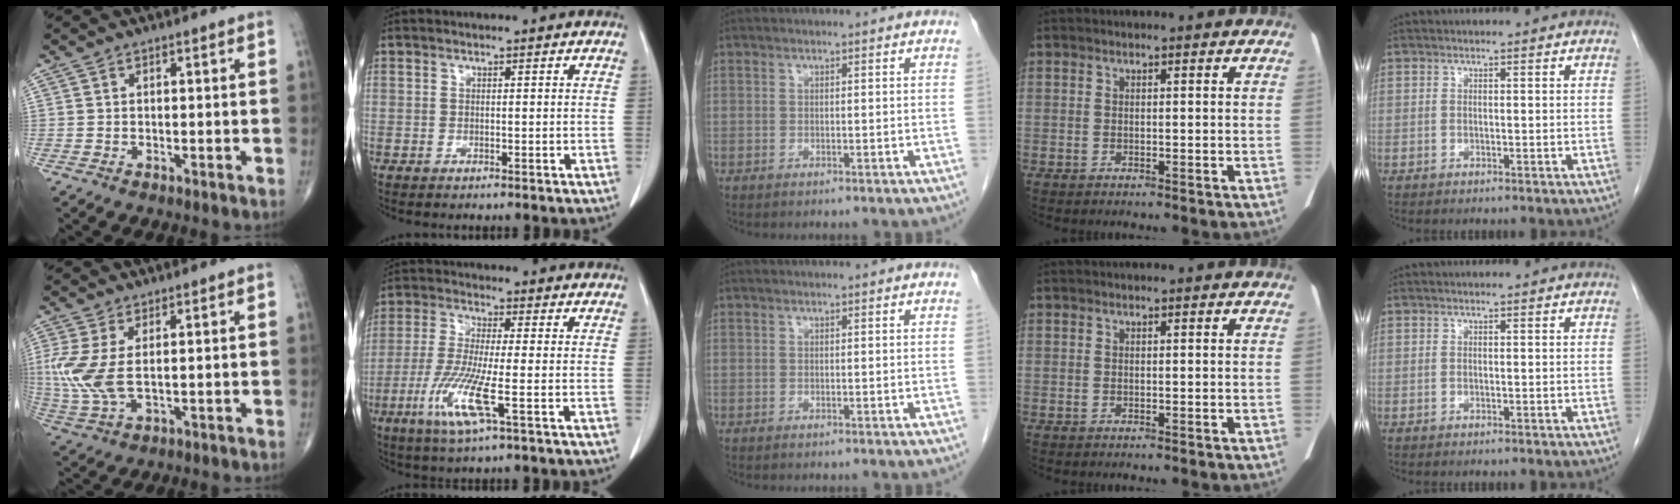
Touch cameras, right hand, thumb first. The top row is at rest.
{"thumb": {"total": 9.2, "force": [0.9, 4.4, 8.0], "torque": [-0.212, -0.005, 0.029]}, "index": {"total": 9.4, "force": [-3.5, 0.3, 8.7], "torque": [-0.186, -0.022, -0.071]}}